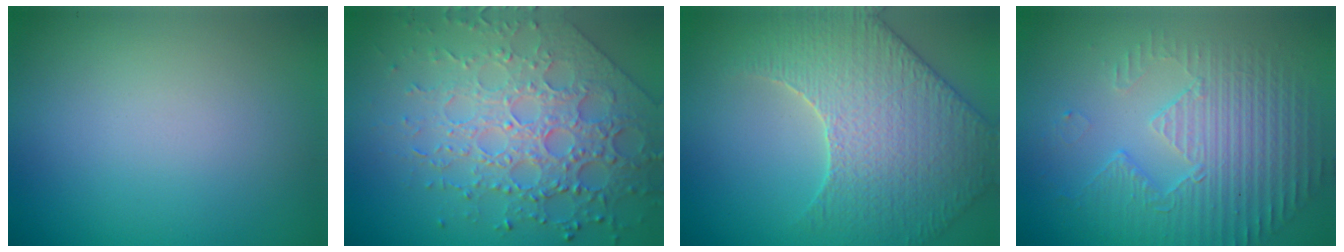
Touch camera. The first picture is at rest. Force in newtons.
{"total": 7.0, "press": 5.5, "slide": 4.3}
{"total": 5.5, "press": 5.2, "slide": 1.8}
{"total": 4.9, "press": 3.5, "slide": 3.4}